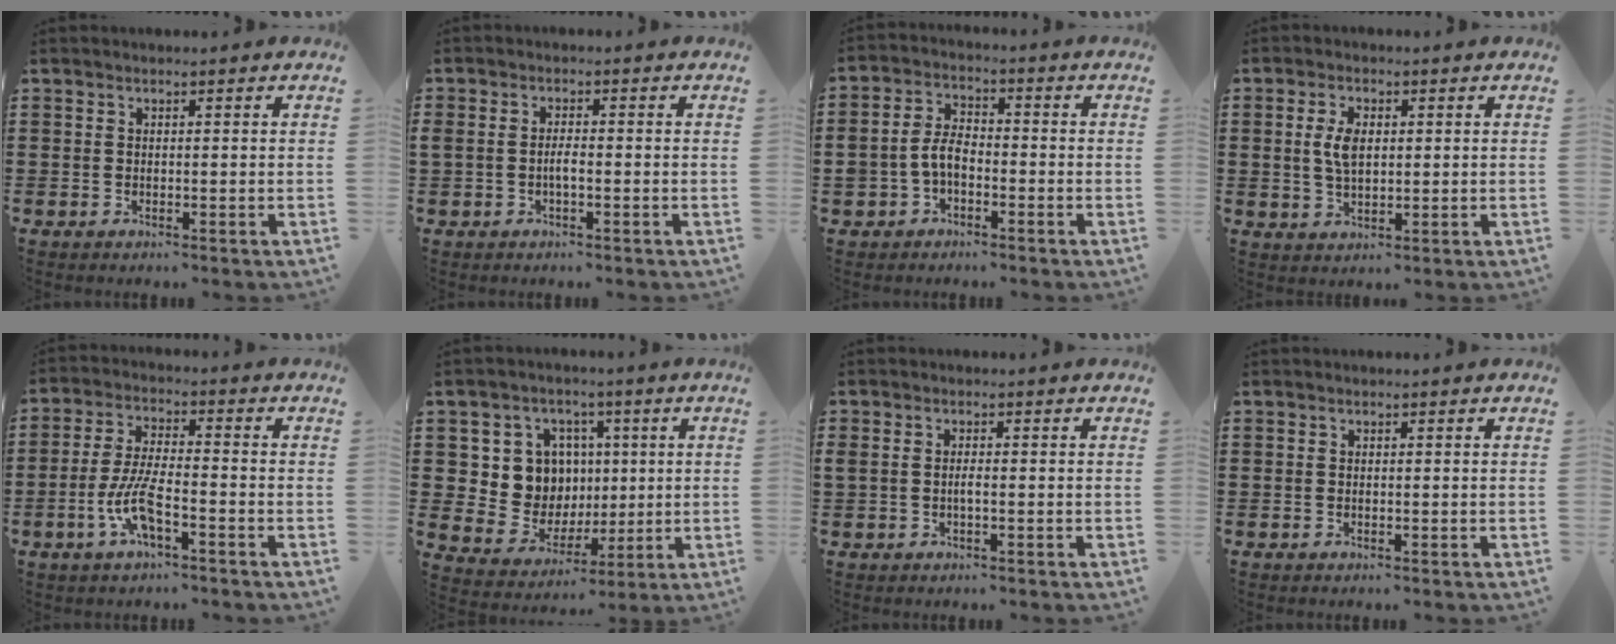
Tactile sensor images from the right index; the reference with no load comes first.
{"total": 1.8, "force": [-0.6, 0.5, 1.6], "torque": [-0.039, -0.001, -0.014]}
{"total": 4.4, "force": [-1.7, 2.8, 2.9], "torque": [-0.077, 0.003, -0.040]}
{"total": 4.4, "force": [0.7, 2.3, 3.7], "torque": [-0.085, 0.006, 0.009]}
{"total": 7.5, "force": [-3.2, 1.9, 6.5], "torque": [-0.154, -0.015, -0.066]}
{"total": 9.0, "force": [2.0, 8.5, 2.2], "torque": [-0.073, -0.003, 0.045]}
{"total": 1.1, "force": [-0.3, 0.2, 1.1], "torque": [-0.022, -0.001, -0.006]}
{"total": 0.0}